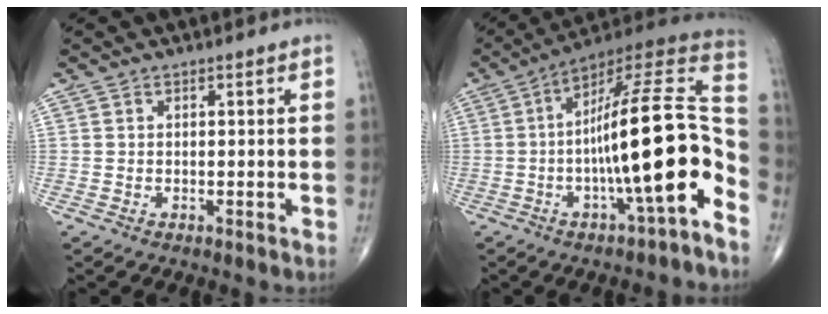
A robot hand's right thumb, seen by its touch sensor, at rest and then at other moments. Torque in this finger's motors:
{"motor_torque": [2.61, 2.40, 1.45, -1.32, 0.61]}